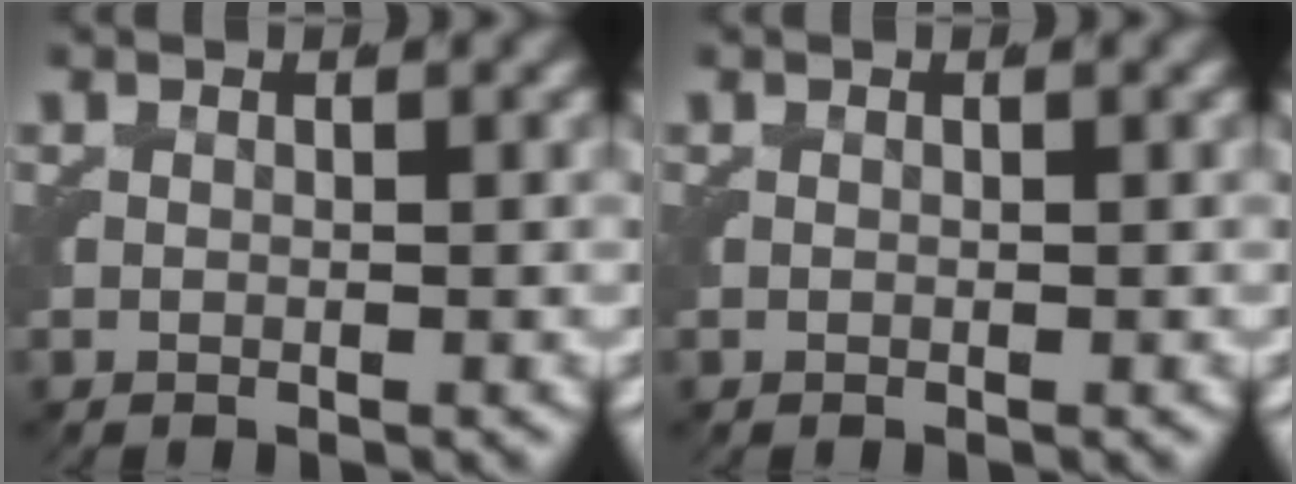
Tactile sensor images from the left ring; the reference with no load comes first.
{"total": 0.0}